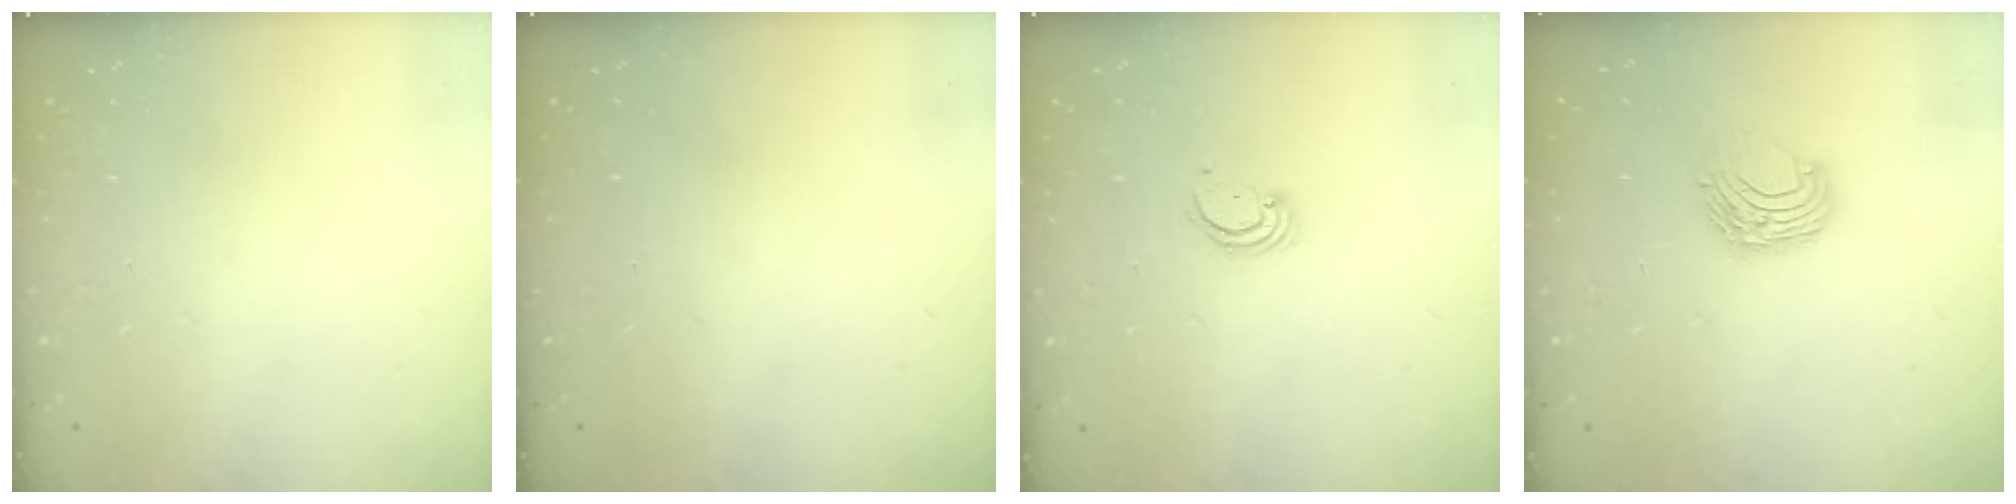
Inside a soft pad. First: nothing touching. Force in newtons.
{"total": 0.0}
{"total": 1.7, "press": 1.7, "slide": 0.1}
{"total": 7.7, "press": 7.7, "slide": 0.3}